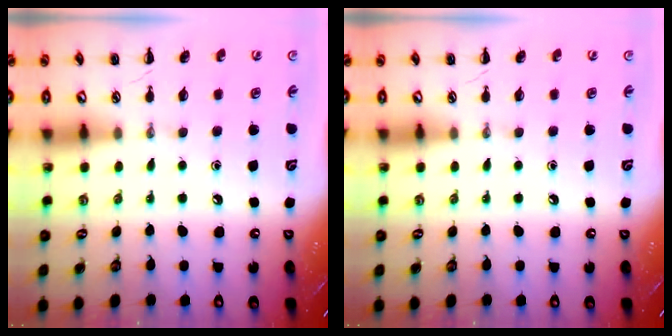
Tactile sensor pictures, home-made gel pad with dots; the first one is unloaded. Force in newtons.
{"total": 0.0}